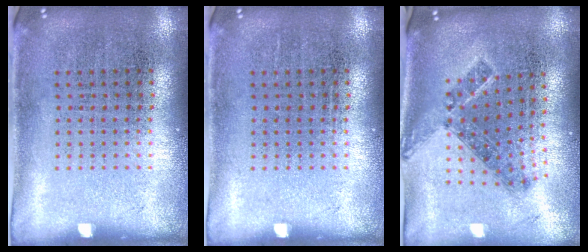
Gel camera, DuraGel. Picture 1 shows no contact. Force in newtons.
{"total": 0.0}
{"total": 1.1, "press": 0.9, "slide": 0.7}